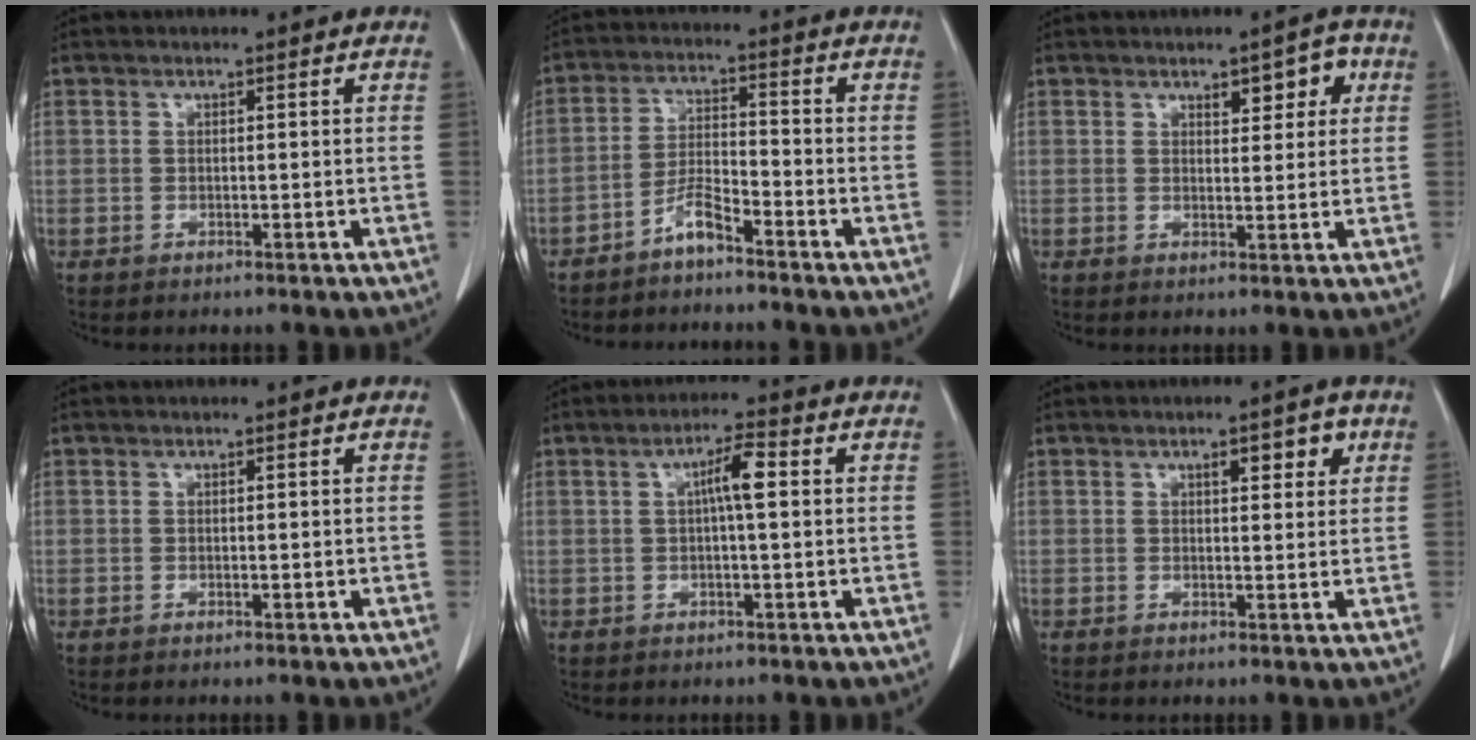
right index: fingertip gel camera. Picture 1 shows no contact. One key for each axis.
{"total": 4.2, "fx": -3.4, "fy": 0.4, "fz": 2.3, "tx": -0.050, "ty": 0.002, "tz": -0.067}
{"total": 4.3, "fx": 2.0, "fy": 1.8, "fz": 3.3, "tx": -0.040, "ty": 0.009, "tz": 0.026}
{"total": 0.5, "fx": 0.0, "fy": 0.2, "fz": 0.5, "tx": -0.008, "ty": -0.001, "tz": 0.001}
{"total": 4.5, "fx": 0.7, "fy": 0.4, "fz": 4.4, "tx": -0.078, "ty": 0.009, "tz": 0.010}
{"total": 3.6, "fx": 1.7, "fy": 1.2, "fz": 2.9, "tx": -0.039, "ty": 0.003, "tz": 0.024}